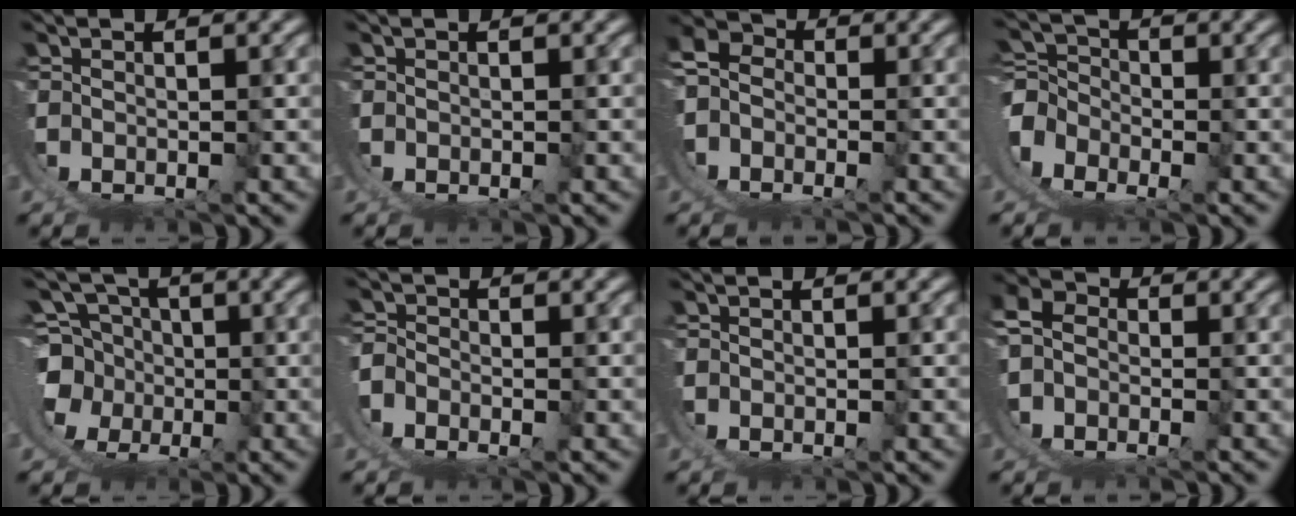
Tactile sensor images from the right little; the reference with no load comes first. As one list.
[{"total": 0.0}, {"total": 9.3, "force": [0.1, 8.3, 4.2], "torque": [-0.091, -0.001, -0.017]}, {"total": 7.7, "force": [-1.3, 6.8, 3.3], "torque": [-0.088, -0.025, -0.025]}, {"total": 10.6, "force": [-0.5, 9.8, 4.1], "torque": [-0.110, -0.034, -0.008]}, {"total": 3.3, "force": [-1.2, 2.9, 1.1], "torque": [-0.026, -0.009, -0.025]}, {"total": 0.0}, {"total": 8.4, "force": [0.1, 7.6, 3.5], "torque": [-0.070, 0.006, -0.022]}]